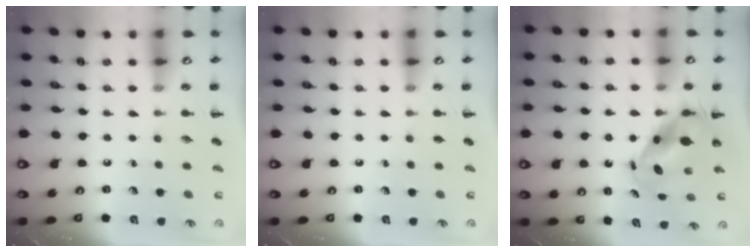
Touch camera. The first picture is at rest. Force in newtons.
{"total": 0.0}
{"total": 6.5, "press": 6.4, "slide": 1.2}